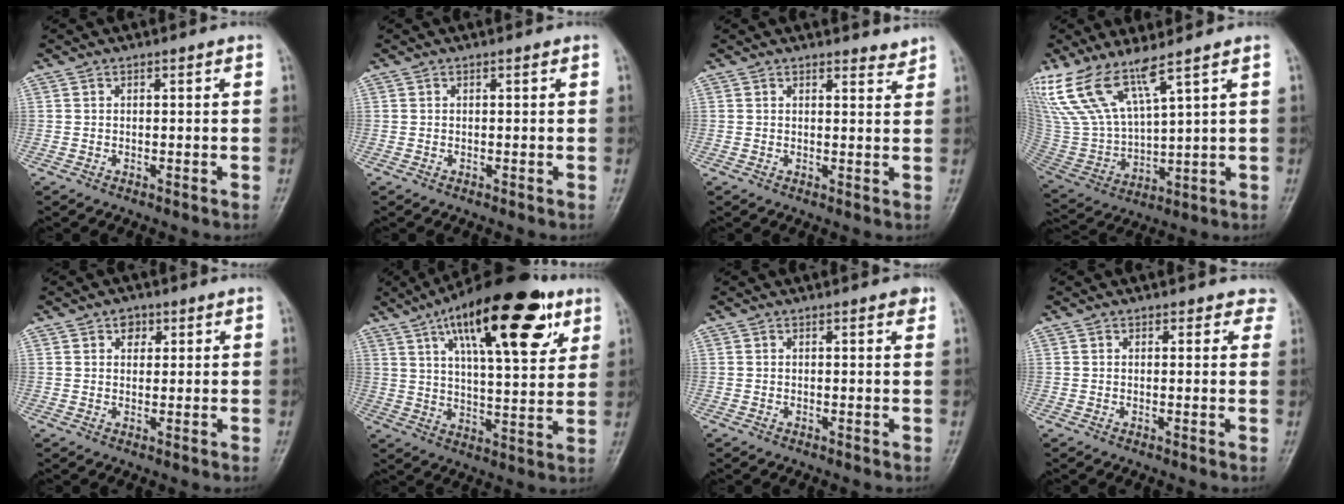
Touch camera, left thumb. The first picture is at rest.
{"total": 0.0}
{"total": 2.3, "force": [2.2, 0.6, 0.4], "torque": [0.008, -0.018, 0.025]}
{"total": 13.0, "force": [9.3, 2.8, 8.6], "torque": [-0.181, -0.043, 0.209]}
{"total": 2.7, "force": [1.4, 2.0, 1.1], "torque": [0.001, -0.004, 0.018]}
{"total": 23.9, "force": [12.0, 8.5, 18.9], "torque": [-0.268, -0.022, 0.187]}
{"total": 1.5, "force": [1.0, 0.4, 1.1], "torque": [-0.012, -0.003, 0.008]}
{"total": 2.9, "force": [2.3, 1.7, 0.5], "torque": [0.031, -0.007, 0.013]}